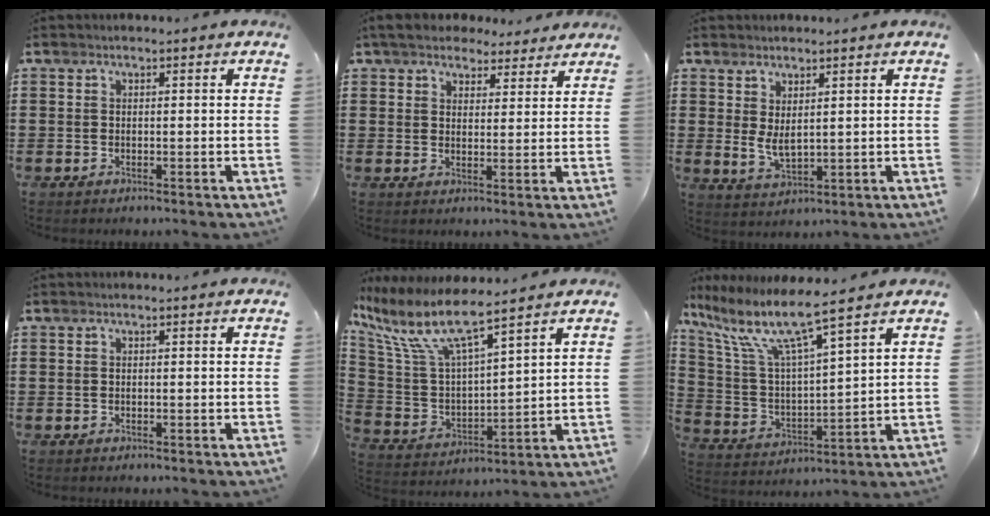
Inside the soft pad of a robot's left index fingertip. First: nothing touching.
{"total": 5.1, "force": [4.6, 1.7, 1.0], "torque": [-0.038, -0.006, 0.087]}
{"total": 3.7, "force": [1.6, 1.4, 3.0], "torque": [-0.068, -0.002, 0.028]}
{"total": 0.0}
{"total": 9.9, "force": [7.3, 1.9, 6.4], "torque": [-0.168, -0.046, 0.119]}
{"total": 9.1, "force": [6.9, 0.7, 5.9], "torque": [-0.144, -0.043, 0.110]}